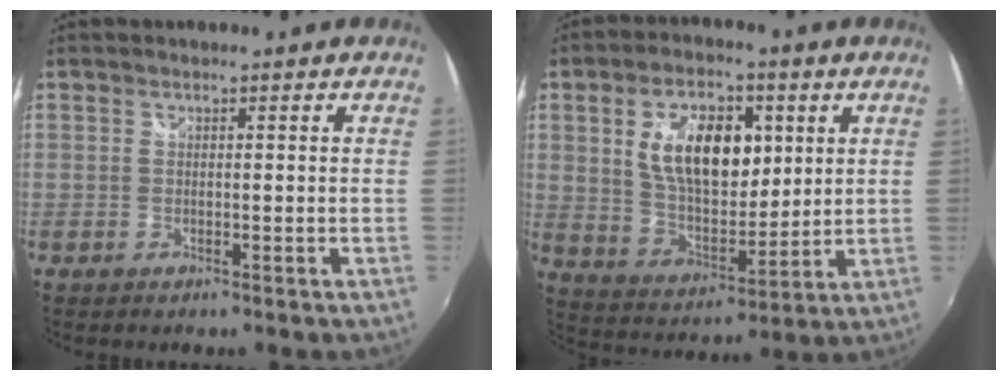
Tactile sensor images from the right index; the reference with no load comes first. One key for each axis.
{"total": 15.1, "fx": 4.3, "fy": 8.3, "fz": 12.0, "tx": -0.211, "ty": 0.009, "tz": 0.084}